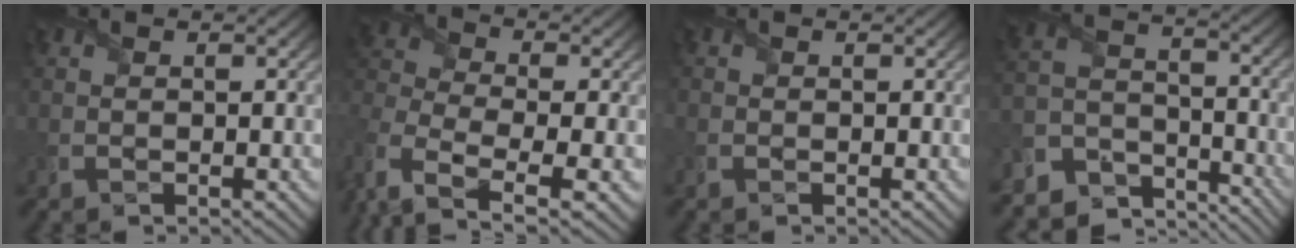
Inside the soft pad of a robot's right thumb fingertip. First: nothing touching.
{"total": 9.2, "force": [-5.1, 4.6, 6.2], "torque": [-0.173, -0.019, -0.107]}
{"total": 0.6, "force": [-0.1, 0.5, 0.0], "torque": [0.001, -0.002, -0.006]}
{"total": 9.0, "force": [-7.6, 4.2, 2.6], "torque": [-0.061, -0.013, -0.150]}